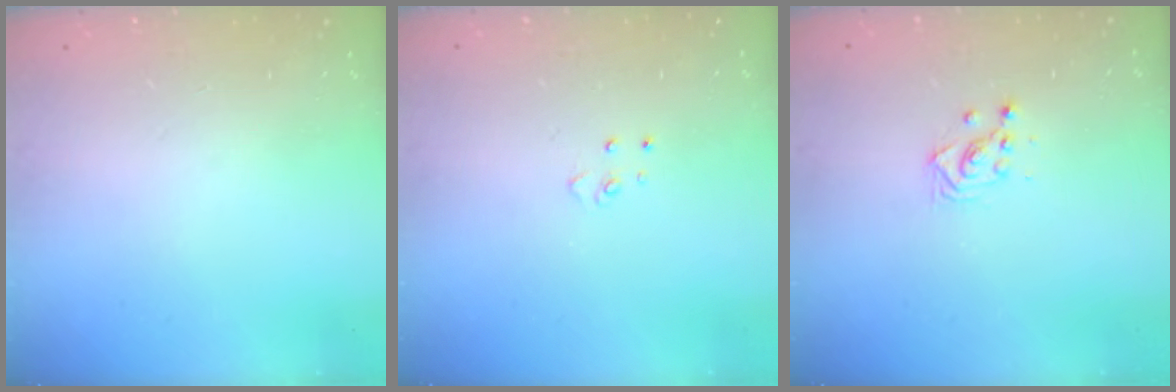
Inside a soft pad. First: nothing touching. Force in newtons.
{"total": 4.0, "press": 3.9, "slide": 0.4}
{"total": 2.9, "press": 2.9, "slide": 0.1}